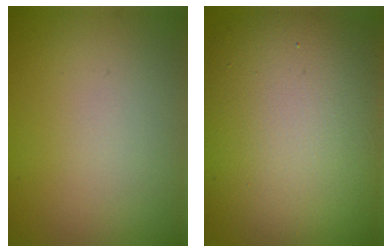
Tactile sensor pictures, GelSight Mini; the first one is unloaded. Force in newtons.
{"total": 14.2, "press": 14.1, "slide": 1.1}